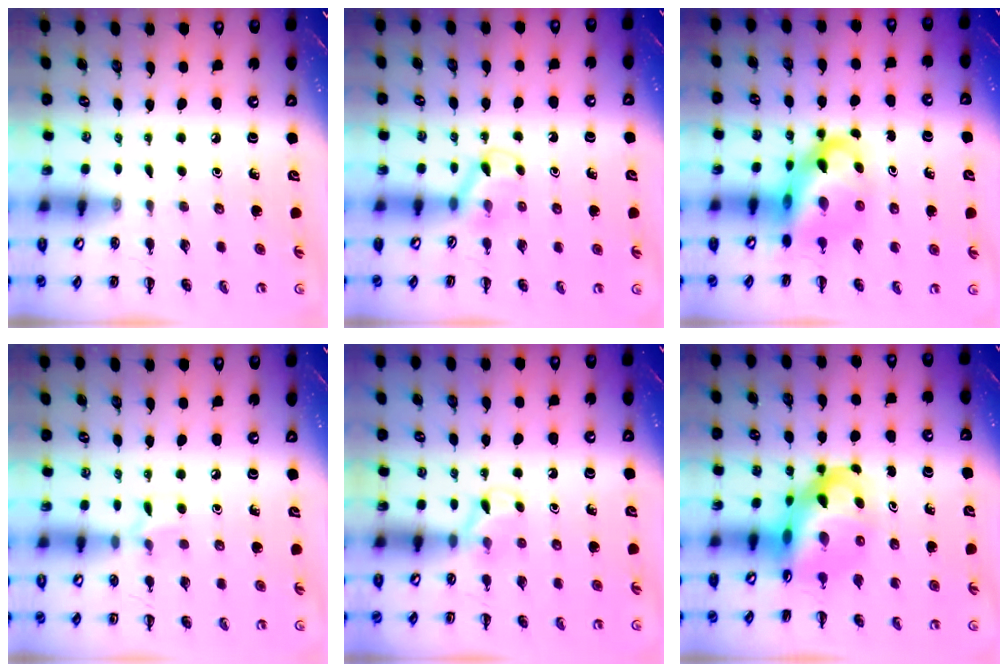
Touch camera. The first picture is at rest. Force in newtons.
{"total": 2.9, "press": 2.7, "slide": 1.1}
{"total": 9.0, "press": 8.8, "slide": 2.1}
{"total": 5.9, "press": 5.5, "slide": 2.0}
{"total": 6.2, "press": 5.9, "slide": 1.9}
{"total": 8.8, "press": 8.3, "slide": 2.9}